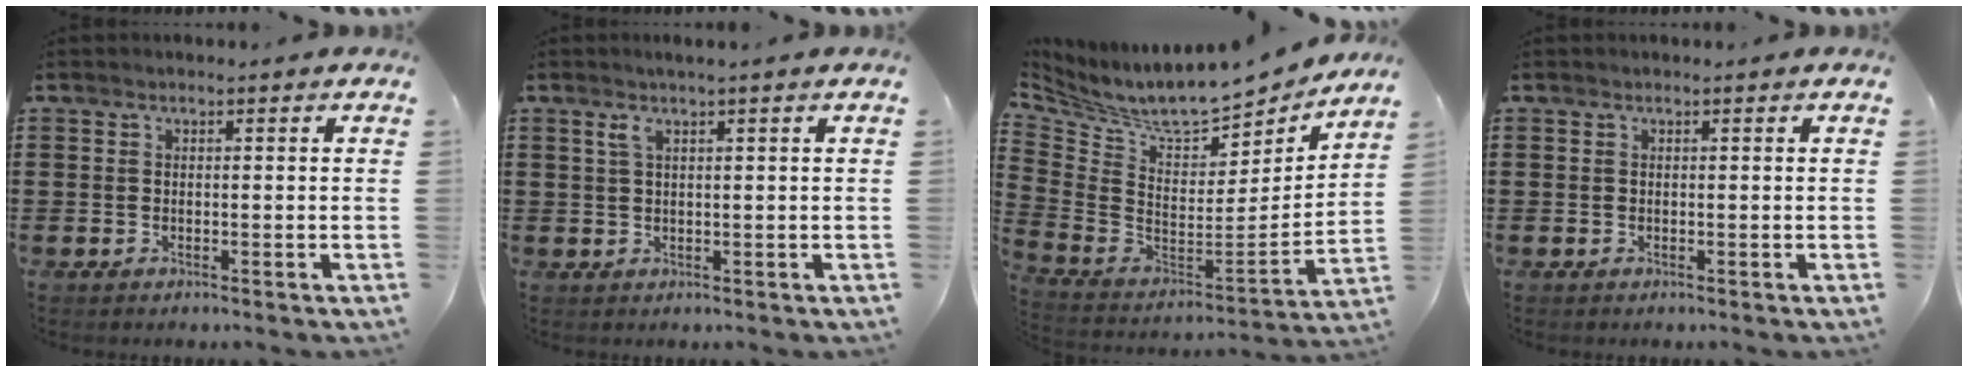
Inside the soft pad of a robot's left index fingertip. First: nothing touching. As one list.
[{"total": 2.0, "force": [0.9, 0.1, 1.8], "torque": [-0.039, 0.001, 0.016]}, {"total": 7.5, "force": [6.8, 1.4, 3.1], "torque": [-0.089, -0.064, 0.109]}, {"total": 0.0}]